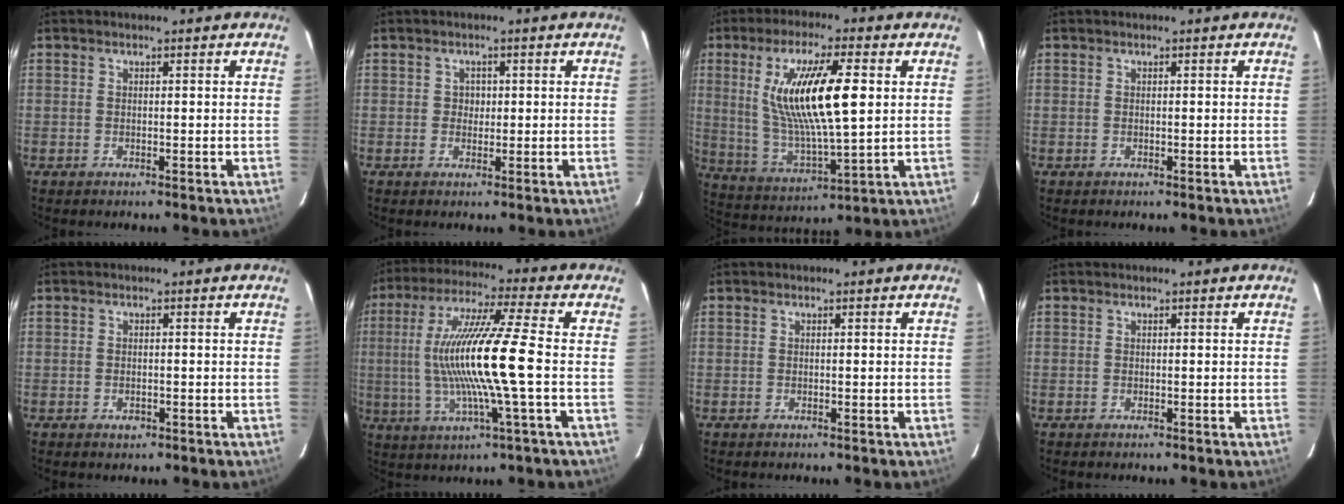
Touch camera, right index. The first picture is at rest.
{"total": 1.3, "force": [0.0, 1.3, 0.2], "torque": [0.000, 0.004, 0.001]}
{"total": 16.9, "force": [3.8, 3.6, 16.1], "torque": [-0.305, -0.005, 0.082]}
{"total": 0.0}
{"total": 1.5, "force": [-0.7, 1.1, 0.7], "torque": [-0.012, 0.000, -0.008]}
{"total": 16.0, "force": [-1.1, -0.5, 15.9], "torque": [-0.301, -0.005, -0.016]}
{"total": 0.0}
{"total": 0.0}